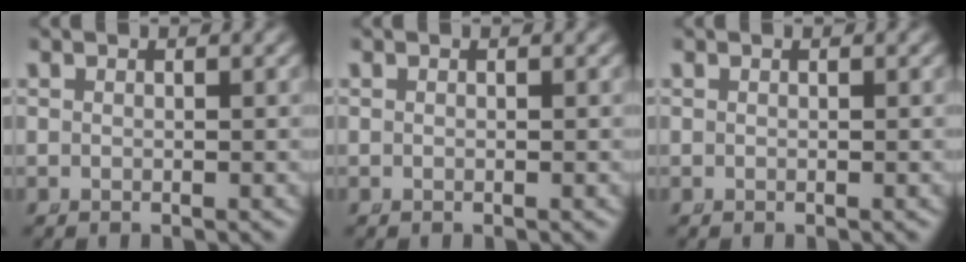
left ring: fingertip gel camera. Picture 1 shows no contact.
{"total": 0.0}
{"total": 0.0}